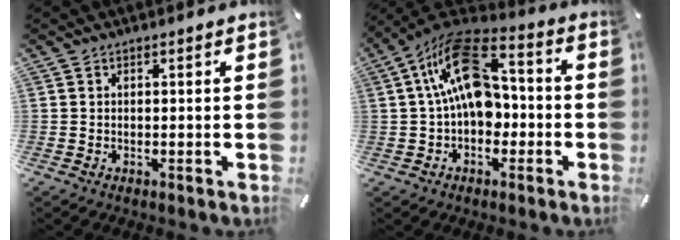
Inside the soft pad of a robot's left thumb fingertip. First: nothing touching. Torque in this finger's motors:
{"motor_torque": [1.80, 3.21, 1.26, 0.91, 0.27]}